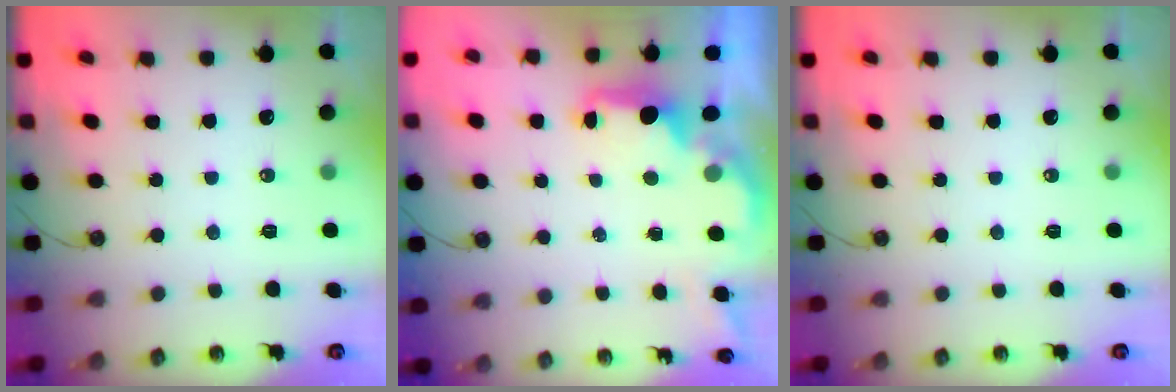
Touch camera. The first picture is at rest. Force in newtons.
{"total": 1.8, "press": 1.7, "slide": 0.6}
{"total": 0.0}